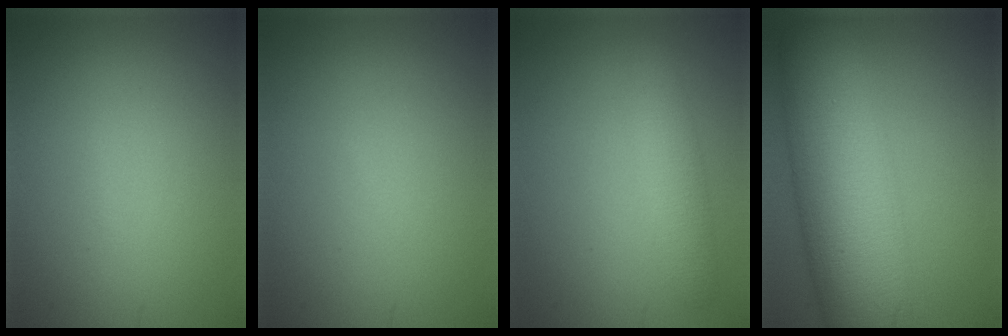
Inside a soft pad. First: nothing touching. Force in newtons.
{"total": 0.0}
{"total": 2.8, "press": 2.8, "slide": 0.1}
{"total": 12.7, "press": 12.7, "slide": 0.2}